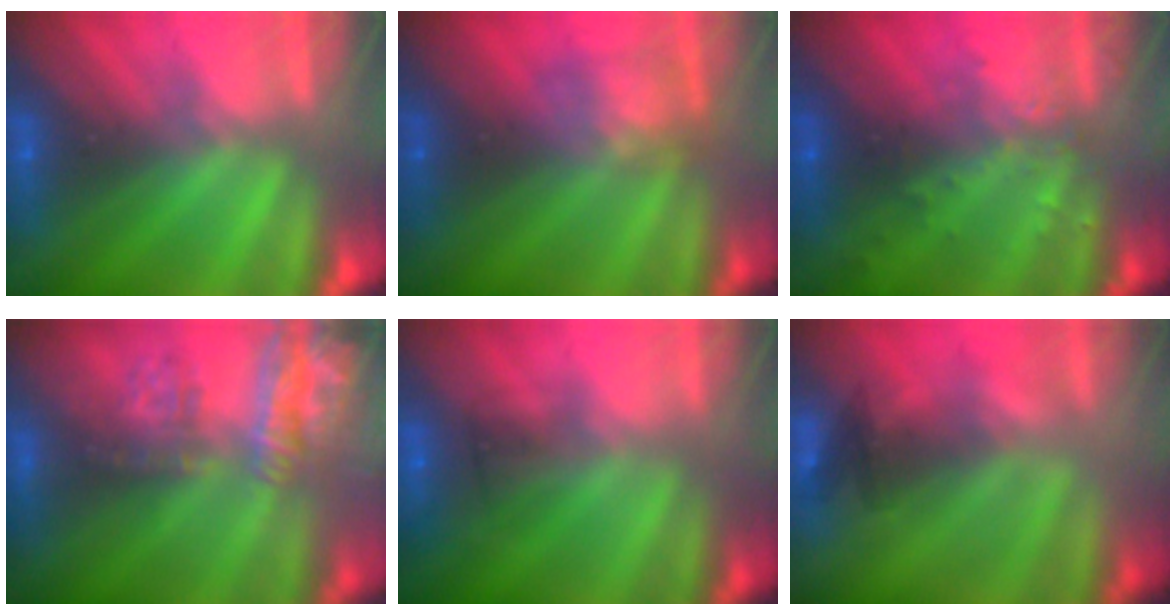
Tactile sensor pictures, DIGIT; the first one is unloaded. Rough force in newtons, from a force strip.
{"total": 2.3}
{"total": 3.3}
{"total": 8.2}
{"total": 1.6}
{"total": 2.3}